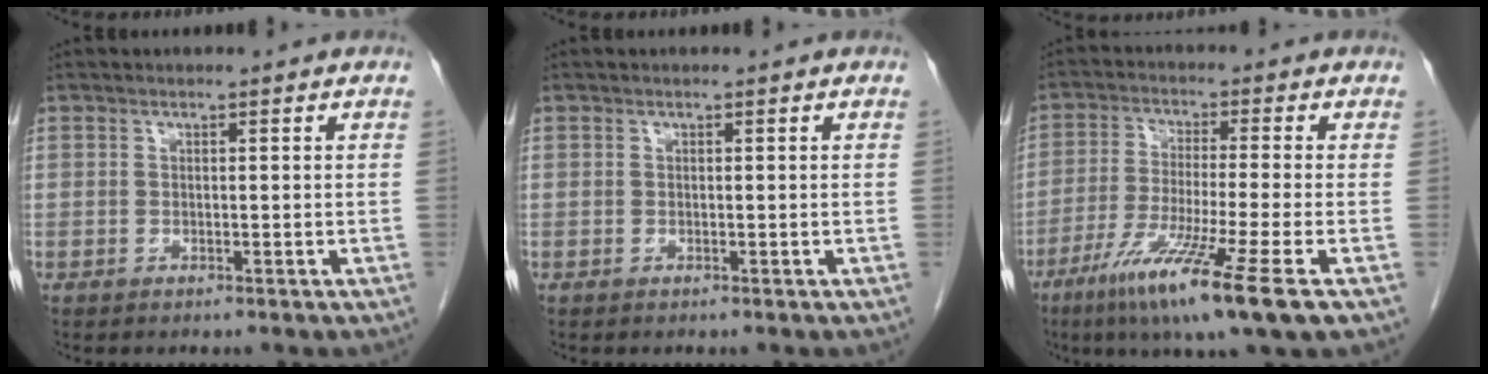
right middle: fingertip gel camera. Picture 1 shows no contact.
{"total": 0.0}
{"total": 12.4, "force": [-6.3, -0.8, 10.7], "torque": [-0.209, -0.044, -0.111]}